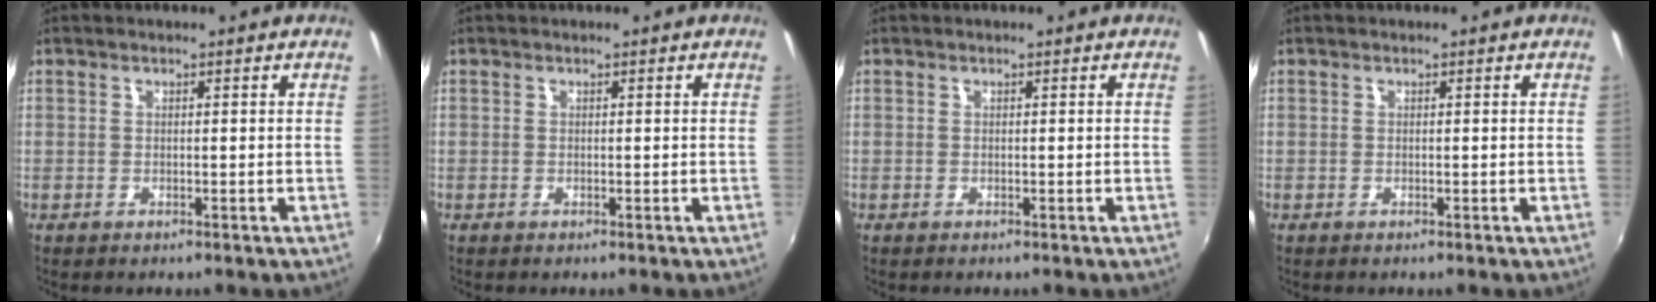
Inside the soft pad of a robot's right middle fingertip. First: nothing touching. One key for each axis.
{"total": 0.0}
{"total": 0.0}
{"total": 0.0}